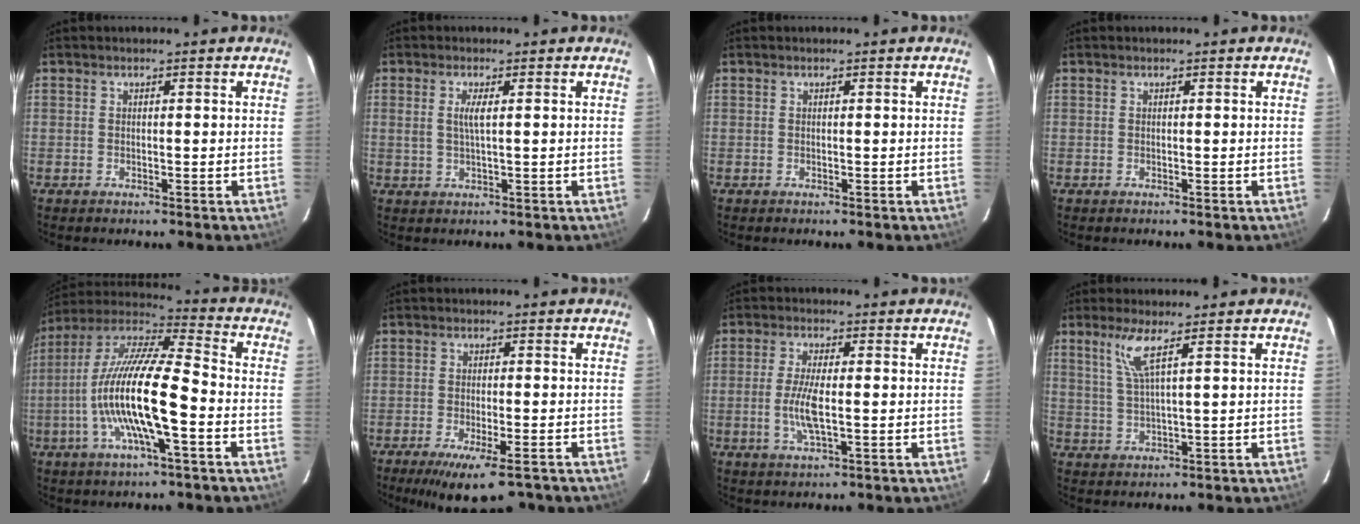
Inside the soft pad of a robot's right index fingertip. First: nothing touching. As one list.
[{"total": 2.5, "force": [0.6, 0.3, 2.5], "torque": [-0.049, 0.000, 0.011]}, {"total": 0.0}, {"total": 0.0}, {"total": 18.2, "force": [-4.8, 3.2, 17.2], "torque": [-0.325, -0.011, -0.100]}, {"total": 10.4, "force": [-7.5, 2.7, 6.6], "torque": [-0.130, -0.029, -0.116]}, {"total": 6.3, "force": [-0.9, 1.5, 6.0], "torque": [-0.120, -0.005, -0.018]}, {"total": 4.8, "force": [2.6, -0.2, 4.1], "torque": [-0.085, -0.004, 0.058]}]